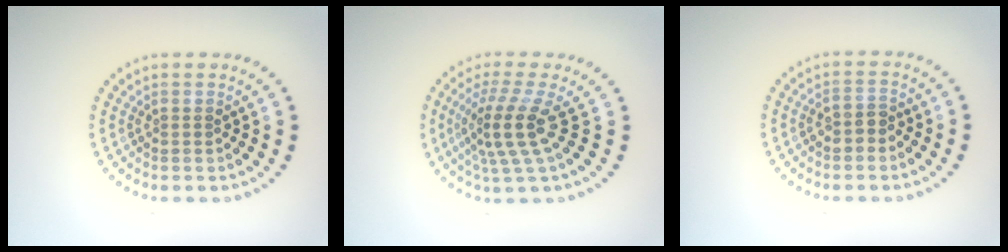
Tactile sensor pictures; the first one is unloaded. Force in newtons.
{"total": 4.2, "press": 3.0, "slide": 3.0}
{"total": 1.6, "press": 1.5, "slide": 0.5}